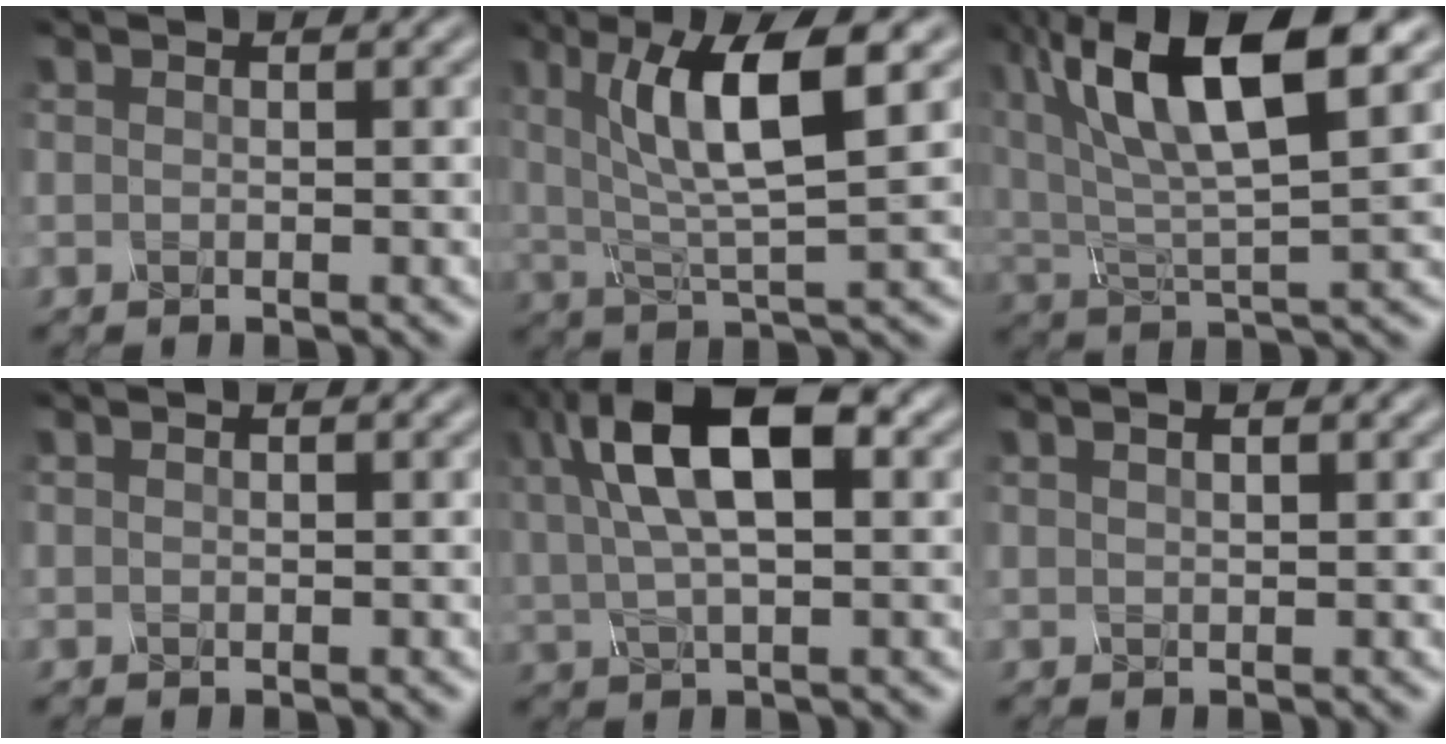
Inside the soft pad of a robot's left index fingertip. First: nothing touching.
{"total": 8.2, "force": [2.6, 2.0, 7.6], "torque": [-0.133, -0.001, 0.043]}
{"total": 12.5, "force": [5.7, 4.4, 10.2], "torque": [-0.183, 0.020, 0.090]}
{"total": 0.0}
{"total": 10.7, "force": [3.3, 4.8, 8.9], "torque": [-0.167, 0.015, 0.047]}
{"total": 2.0, "force": [1.1, 0.8, 1.4], "torque": [-0.014, 0.004, 0.000]}